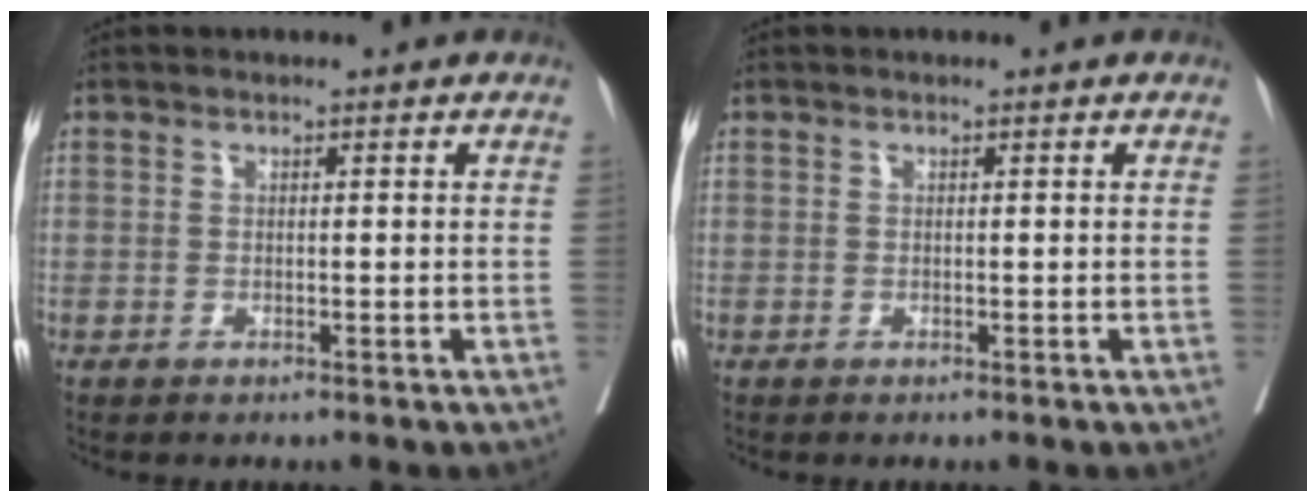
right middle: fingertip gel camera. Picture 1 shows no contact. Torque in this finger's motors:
{"motor_torque": [-0.16, -0.05, -0.02, 0.00]}